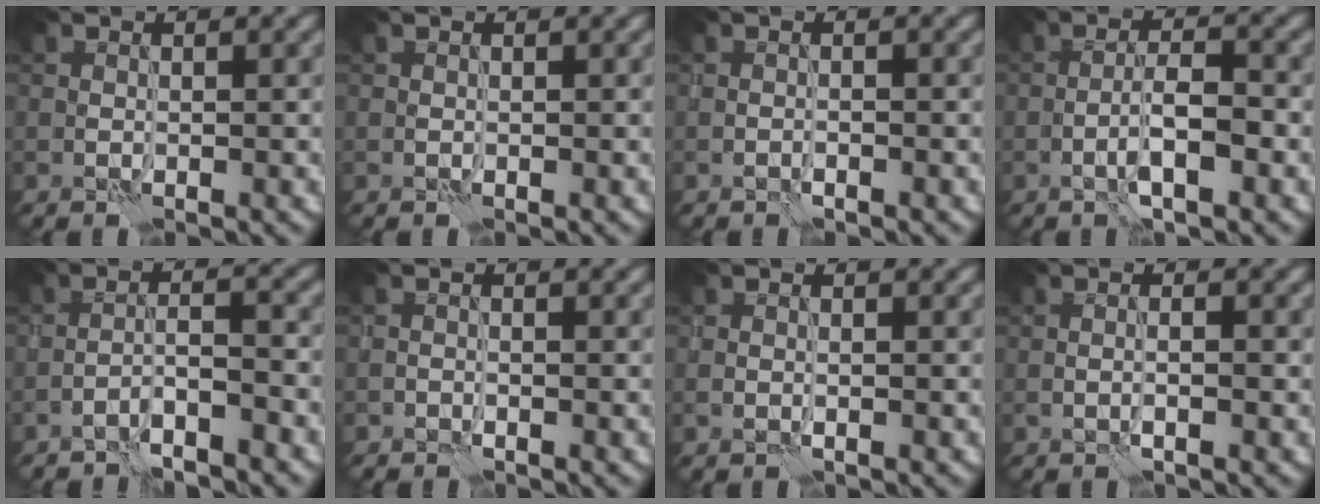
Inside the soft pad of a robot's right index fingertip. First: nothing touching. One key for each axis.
{"total": 0.0}
{"total": 0.7, "fx": -0.6, "fy": 0.1, "fz": 0.4, "tx": -0.008, "ty": 0.004, "tz": -0.011}
{"total": 3.5, "fx": -1.5, "fy": 0.8, "fz": 3.1, "tx": -0.056, "ty": 0.011, "tz": -0.032}
{"total": 3.1, "fx": -2.4, "fy": 0.2, "fz": 1.9, "tx": -0.033, "ty": 0.013, "tz": -0.050}
{"total": 0.7, "fx": -0.6, "fy": 0.3, "fz": 0.1, "tx": -0.001, "ty": 0.002, "tz": -0.012}
{"total": 0.6, "fx": -0.2, "fy": 0.1, "fz": 0.5, "tx": -0.012, "ty": 0.000, "tz": -0.003}
{"total": 1.4, "fx": -0.3, "fy": 0.3, "fz": 1.3, "tx": -0.013, "ty": -0.007, "tz": -0.008}